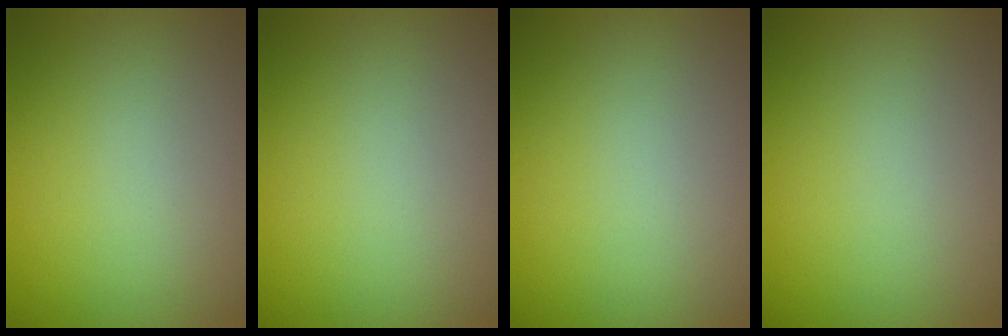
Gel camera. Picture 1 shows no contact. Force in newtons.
{"total": 0.0}
{"total": 0.0}
{"total": 0.0}